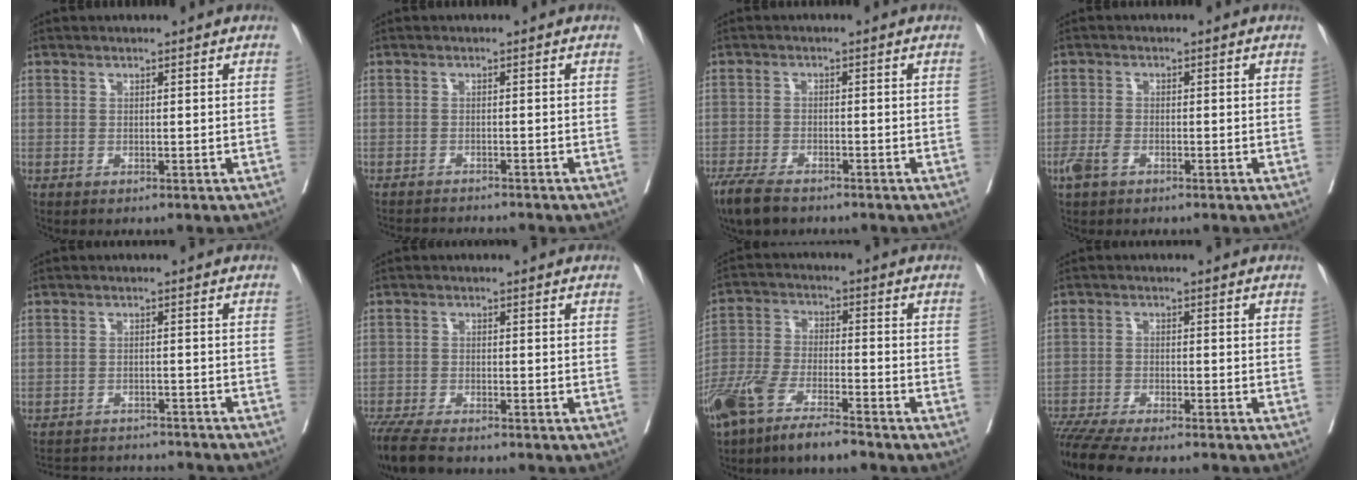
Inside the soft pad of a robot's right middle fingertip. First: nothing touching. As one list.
[{"total": 5.4, "force": [-5.3, -0.1, 1.1], "torque": [-0.006, -0.011, -0.080]}, {"total": 6.1, "force": [-4.8, 1.9, 3.1], "torque": [-0.059, -0.012, -0.083]}, {"total": 2.9, "force": [-1.6, 1.5, 1.9], "torque": [-0.044, -0.001, -0.031]}, {"total": 12.9, "force": [-12.3, 2.1, 3.4], "torque": [-0.059, 0.002, -0.156]}, {"total": 8.4, "force": [-7.1, 1.4, 4.3], "torque": [-0.076, -0.023, -0.124]}, {"total": 9.7, "force": [-7.6, 1.9, 5.8], "torque": [-0.120, -0.012, -0.149]}, {"total": 12.2, "force": [-10.7, 1.2, 5.7], "torque": [-0.086, -0.016, -0.167]}]